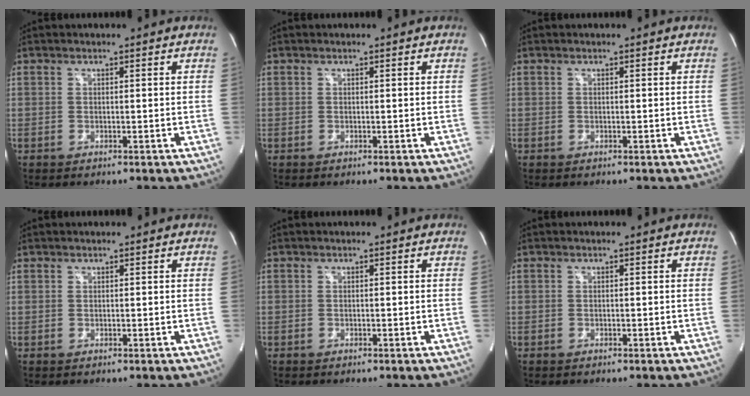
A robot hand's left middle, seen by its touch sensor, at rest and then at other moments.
{"total": 0.0}
{"total": 0.0}
{"total": 0.5, "force": [0.4, 0.3, 0.0], "torque": [-0.002, 0.002, 0.006]}
{"total": 0.0}
{"total": 0.0}